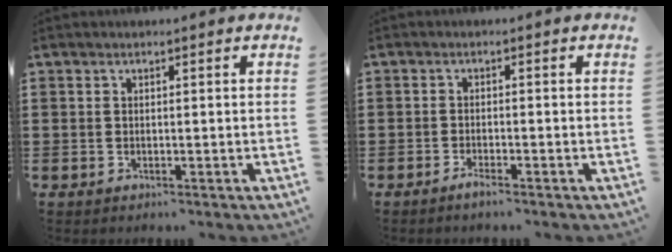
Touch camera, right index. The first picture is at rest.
{"total": 1.3, "force": [-1.1, -0.1, 0.6], "torque": [-0.011, -0.006, -0.019]}